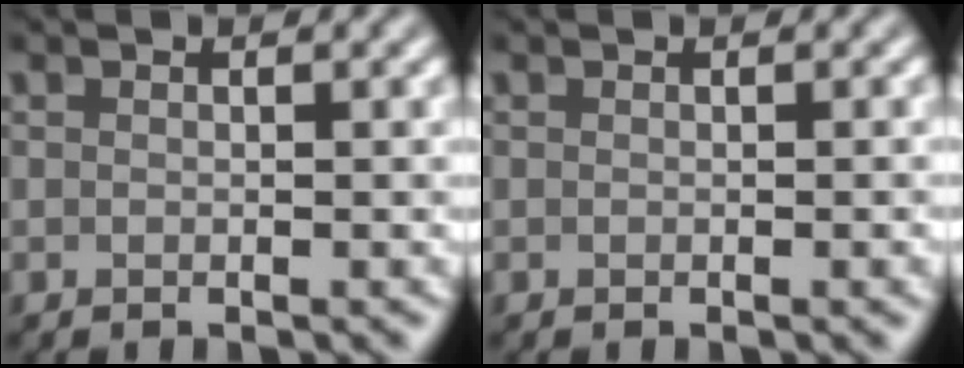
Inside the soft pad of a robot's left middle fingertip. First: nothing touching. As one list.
[{"total": 0.7, "force": [-0.2, 0.0, 0.7], "torque": [-0.008, -0.002, -0.001]}]